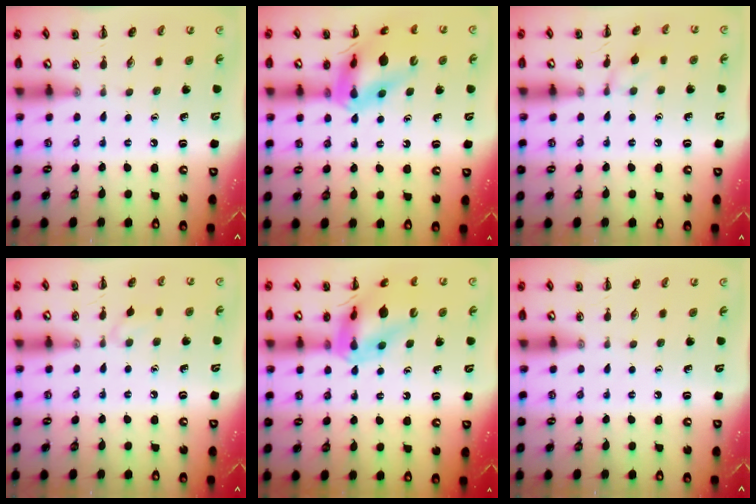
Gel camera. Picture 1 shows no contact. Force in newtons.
{"total": 16.0, "press": 15.7, "slide": 2.7}
{"total": 6.8, "press": 6.5, "slide": 1.9}
{"total": 4.2, "press": 3.9, "slide": 1.5}
{"total": 15.7, "press": 15.5, "slide": 2.5}
{"total": 0.0}